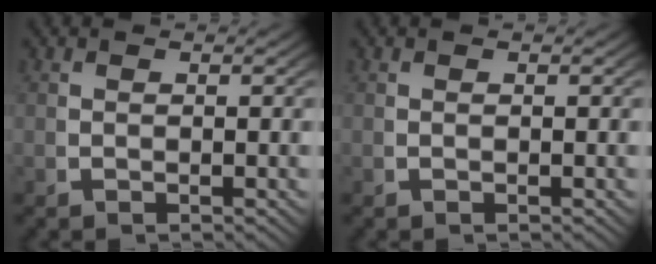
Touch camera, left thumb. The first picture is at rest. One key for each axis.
{"total": 0.0}